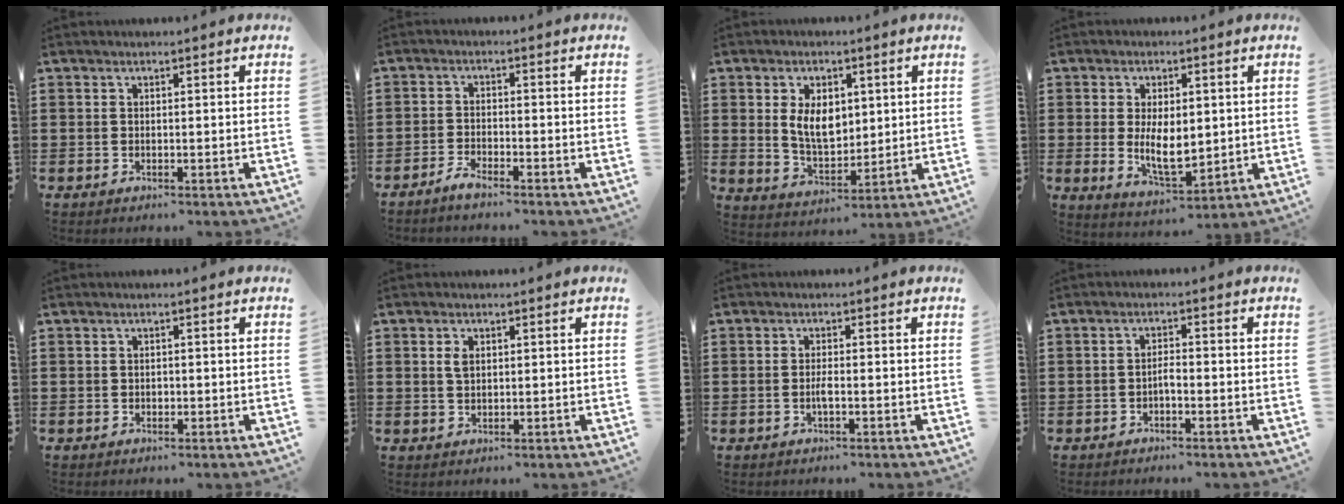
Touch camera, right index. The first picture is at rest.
{"total": 2.1, "force": [-2.0, 0.0, 0.4], "torque": [-0.011, 0.004, -0.040]}
{"total": 6.8, "force": [1.5, 4.3, 5.1], "torque": [-0.094, 0.007, 0.023]}
{"total": 7.7, "force": [0.1, 3.8, 6.6], "torque": [-0.121, -0.002, -0.001]}
{"total": 0.6, "force": [-0.1, 0.5, 0.3], "torque": [-0.007, 0.002, -0.002]}
{"total": 2.0, "force": [0.6, 1.1, 1.5], "torque": [-0.034, 0.006, 0.011]}
{"total": 1.9, "force": [-0.7, 0.3, 1.7], "torque": [-0.041, -0.001, -0.015]}
{"total": 1.6, "force": [-0.9, 0.5, 1.3], "torque": [-0.027, 0.003, -0.018]}